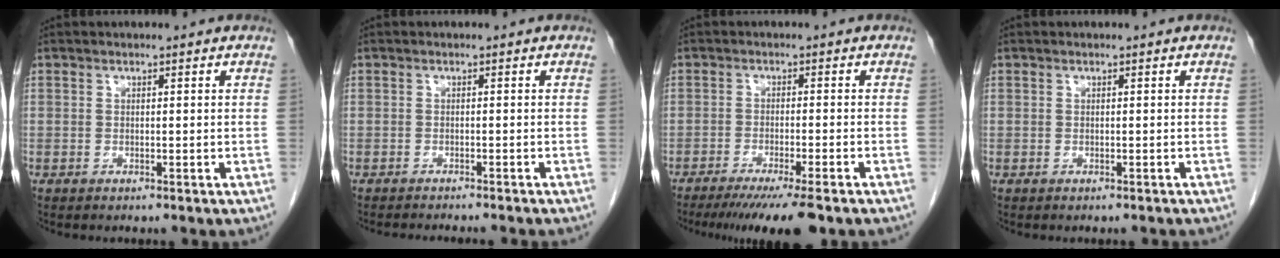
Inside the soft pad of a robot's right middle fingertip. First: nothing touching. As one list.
[{"total": 7.3, "force": [-6.6, 0.3, 3.1], "torque": [-0.022, -0.012, -0.084]}, {"total": 9.8, "force": [-7.7, -0.1, 6.1], "torque": [-0.083, -0.024, -0.118]}, {"total": 0.9, "force": [-0.9, 0.1, 0.1], "torque": [-0.007, -0.003, -0.013]}]